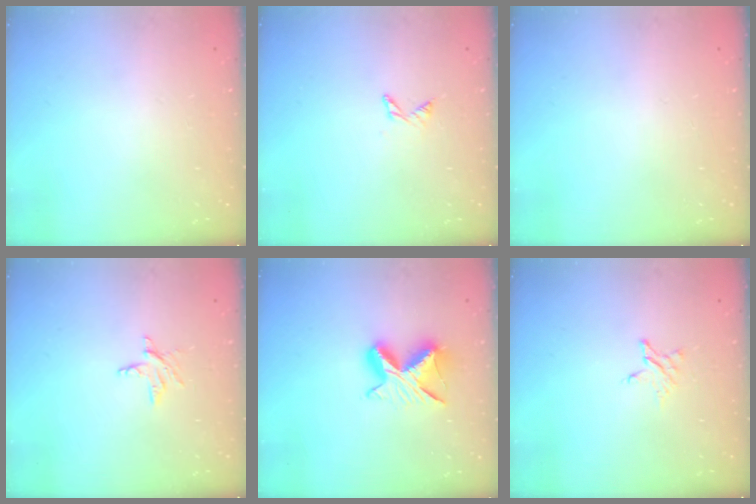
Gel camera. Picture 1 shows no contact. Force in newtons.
{"total": 3.6, "press": 3.6, "slide": 0.4}
{"total": 0.0}
{"total": 3.5, "press": 3.5, "slide": 0.4}
{"total": 8.9, "press": 8.8, "slide": 1.0}
{"total": 2.8, "press": 2.8, "slide": 0.3}